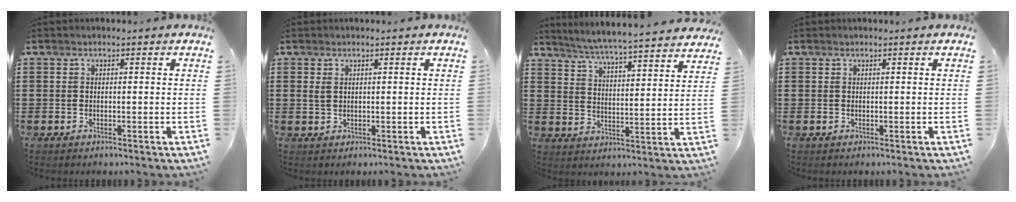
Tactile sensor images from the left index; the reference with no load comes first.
{"total": 1.3, "force": [0.5, 0.7, 0.9], "torque": [-0.021, 0.004, 0.010]}
{"total": 5.3, "force": [5.1, -0.9, 1.1], "torque": [-0.046, -0.043, 0.083]}
{"total": 0.0}